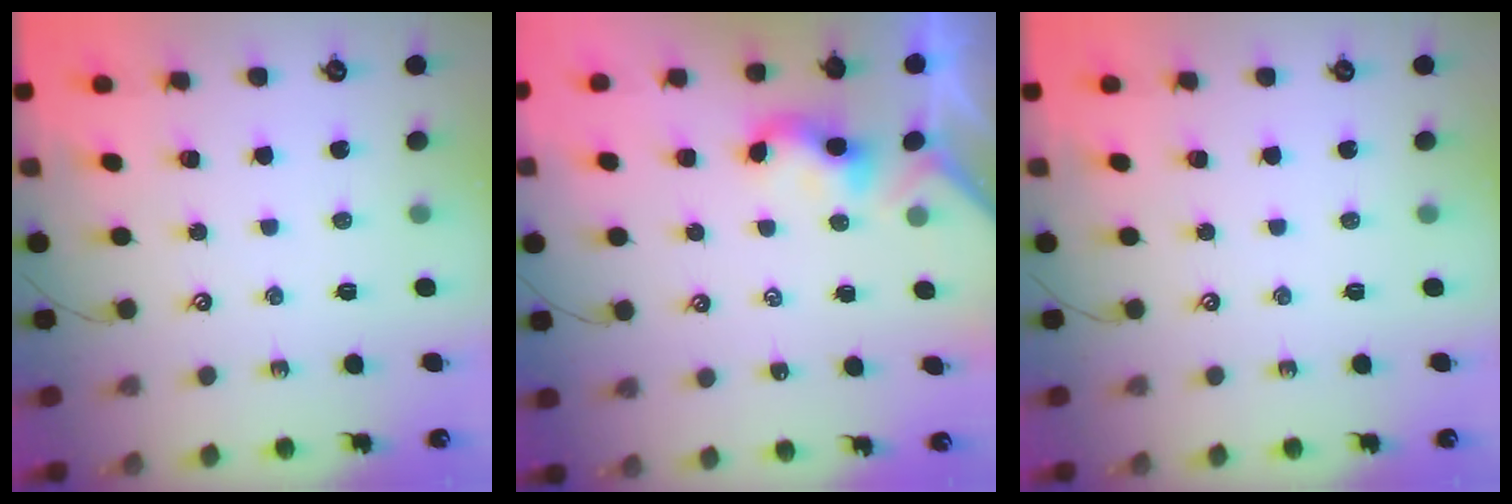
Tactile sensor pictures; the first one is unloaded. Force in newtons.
{"total": 2.1, "press": 2.1, "slide": 0.2}
{"total": 0.0}